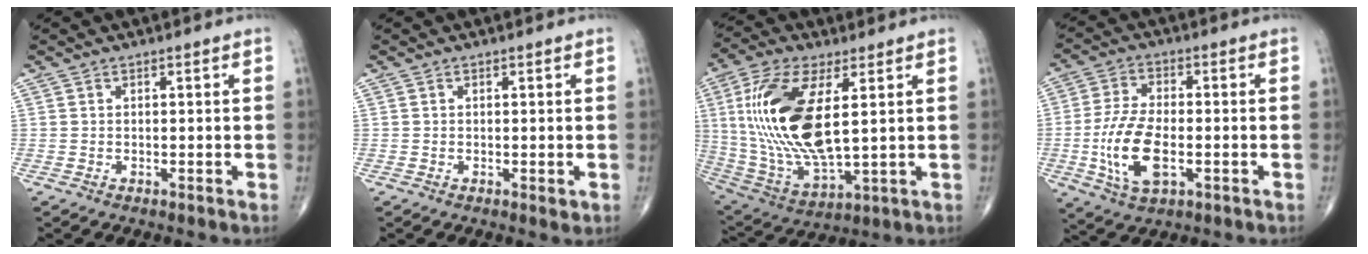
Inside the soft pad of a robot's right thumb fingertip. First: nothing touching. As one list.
[{"total": 0.8, "force": [-0.1, 0.4, 0.7], "torque": [-0.009, -0.003, -0.002]}, {"total": 21.4, "force": [3.8, 8.9, 19.1], "torque": [-0.404, -0.023, 0.077]}, {"total": 12.2, "force": [-2.6, 6.0, 10.3], "torque": [-0.209, 0.006, -0.046]}]